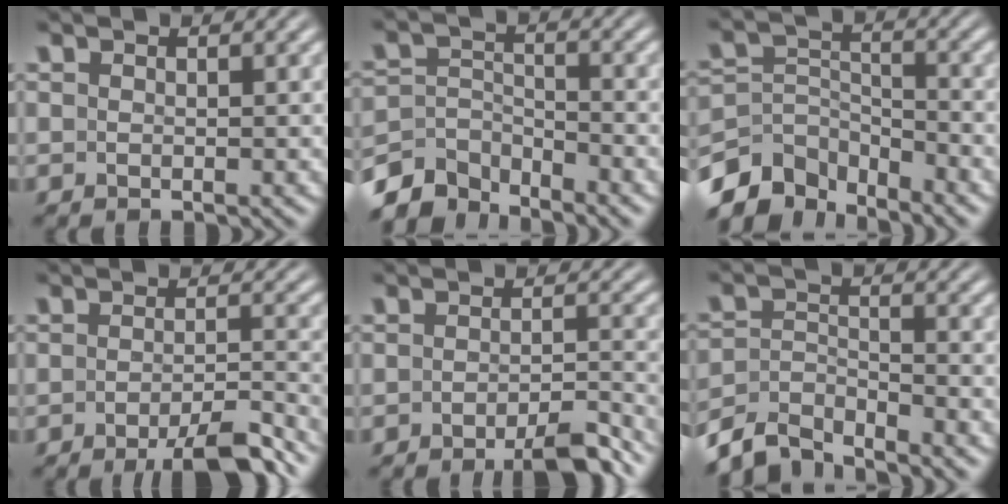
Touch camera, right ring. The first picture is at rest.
{"total": 5.8, "force": [-4.5, 3.0, 2.2], "torque": [-0.050, -0.031, -0.067]}
{"total": 9.0, "force": [-5.7, 5.8, 3.6], "torque": [-0.090, -0.056, -0.080]}
{"total": 5.2, "force": [-4.0, 0.5, 3.3], "torque": [-0.040, -0.007, -0.067]}
{"total": 4.1, "force": [-3.4, 0.2, 2.2], "torque": [-0.027, -0.006, -0.060]}
{"total": 5.7, "force": [-4.6, 2.6, 2.2], "torque": [-0.055, -0.031, -0.070]}